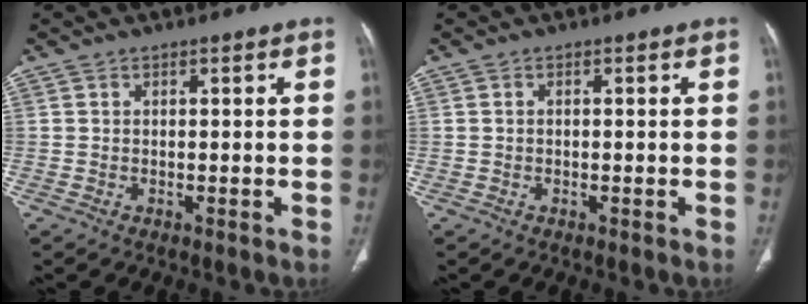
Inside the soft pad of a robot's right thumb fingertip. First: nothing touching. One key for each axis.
{"total": 0.0}